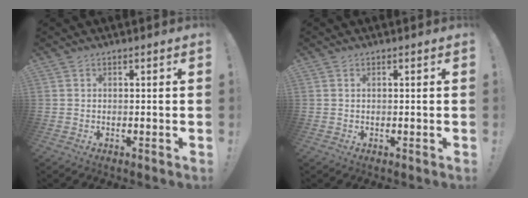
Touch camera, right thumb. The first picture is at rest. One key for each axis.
{"total": 0.0}